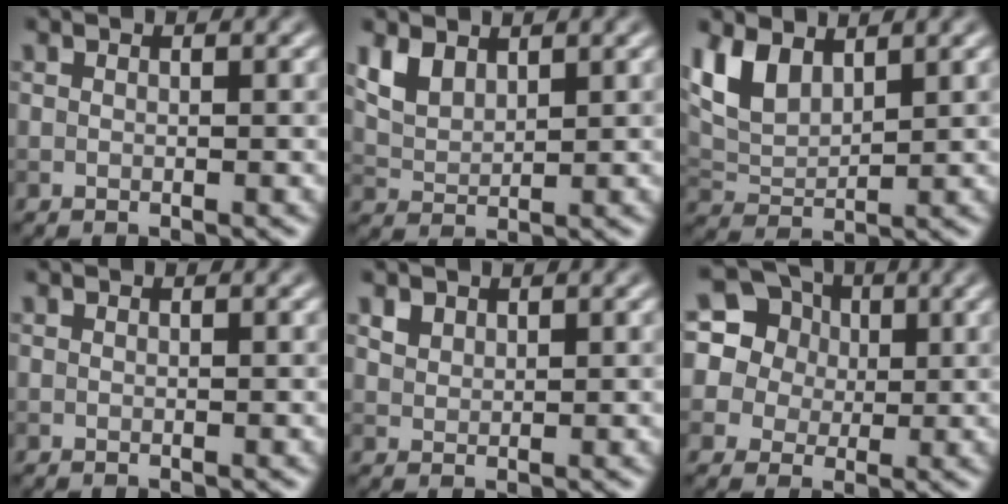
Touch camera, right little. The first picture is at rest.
{"total": 2.9, "force": [1.9, 1.6, 1.5], "torque": [-0.039, -0.002, 0.043]}
{"total": 4.7, "force": [2.7, 2.4, 2.9], "torque": [-0.069, -0.001, 0.055]}
{"total": 0.0}
{"total": 1.3, "force": [1.0, 0.8, 0.3], "torque": [-0.010, -0.001, 0.022]}
{"total": 13.5, "force": [5.9, 11.1, 4.8], "torque": [-0.149, 0.053, 0.091]}